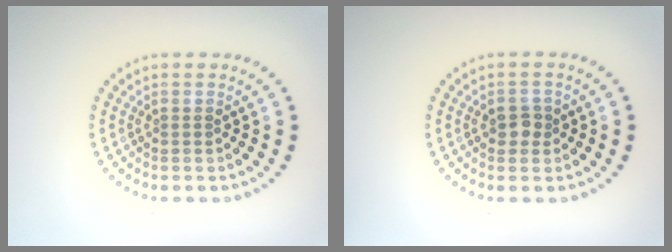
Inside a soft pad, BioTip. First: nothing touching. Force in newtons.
{"total": 1.7, "press": 1.6, "slide": 0.4}